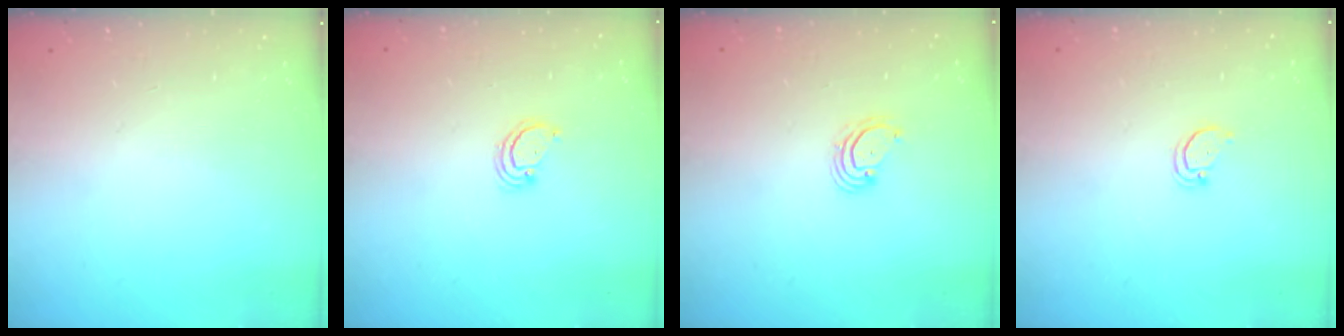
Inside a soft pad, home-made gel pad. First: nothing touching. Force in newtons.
{"total": 2.3, "press": 2.3, "slide": 0.2}
{"total": 3.0, "press": 3.0, "slide": 0.2}
{"total": 2.0, "press": 2.0, "slide": 0.2}